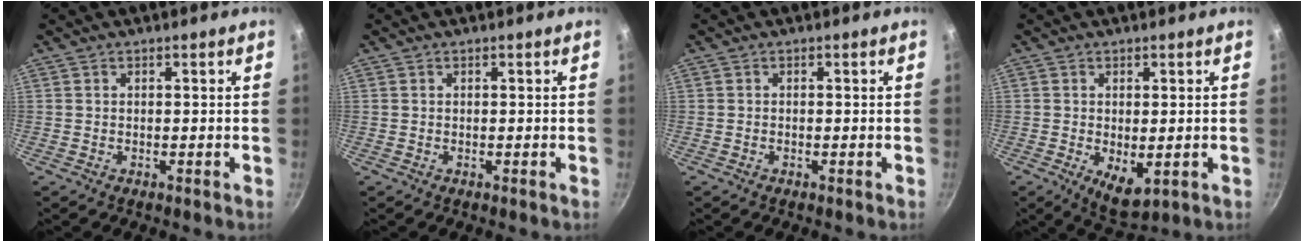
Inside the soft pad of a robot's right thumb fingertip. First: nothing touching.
{"total": 0.0}
{"total": 0.0}
{"total": 5.8, "force": [-0.9, 2.9, 5.0], "torque": [-0.068, -0.015, -0.002]}